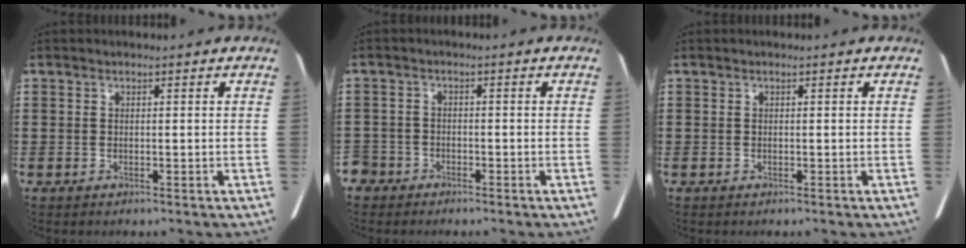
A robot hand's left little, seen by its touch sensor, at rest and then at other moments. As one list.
[{"total": 2.1, "force": [-1.8, 1.0, 0.2], "torque": [-0.016, -0.003, -0.043]}, {"total": 0.0}]